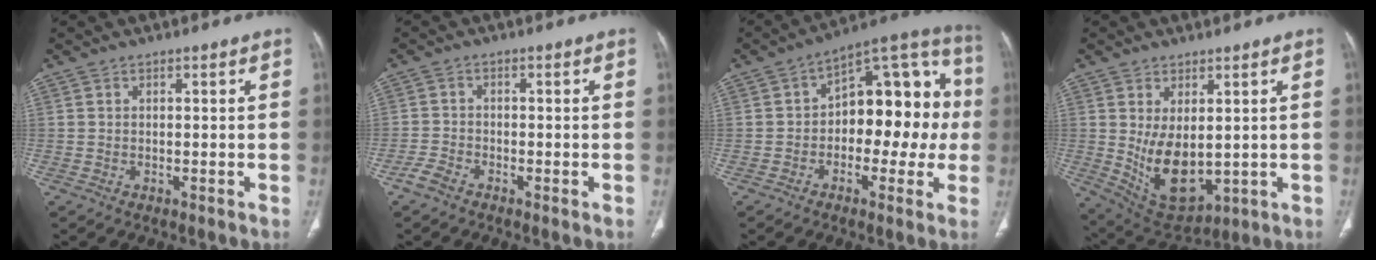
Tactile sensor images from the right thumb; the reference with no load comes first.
{"total": 2.6, "force": [-1.9, 1.1, 1.5], "torque": [-0.035, 0.003, -0.040]}
{"total": 18.2, "force": [-0.3, 10.4, 14.9], "torque": [-0.145, 0.055, -0.014]}
{"total": 11.2, "force": [0.4, 6.3, 9.3], "torque": [-0.144, -0.018, 0.038]}